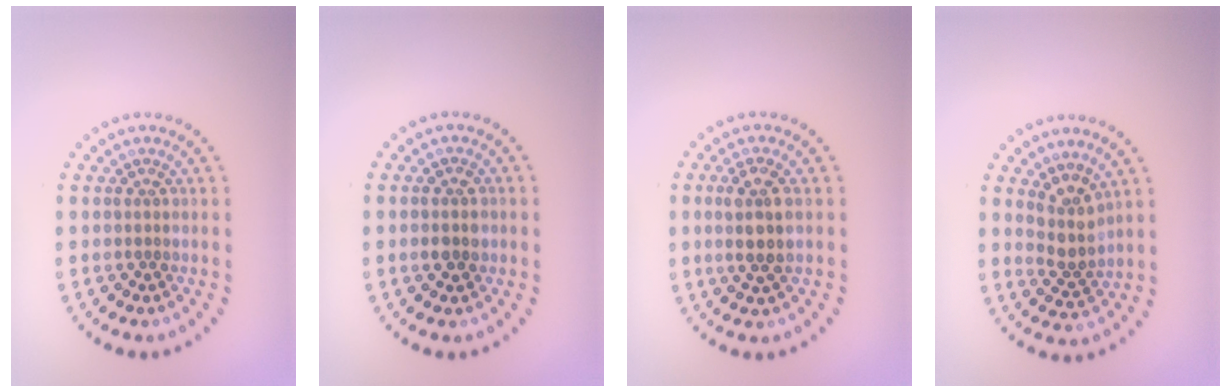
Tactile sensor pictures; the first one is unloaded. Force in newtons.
{"total": 1.7, "press": 1.7, "slide": 0.1}
{"total": 2.8, "press": 2.6, "slide": 1.2}
{"total": 2.8, "press": 2.1, "slide": 1.9}